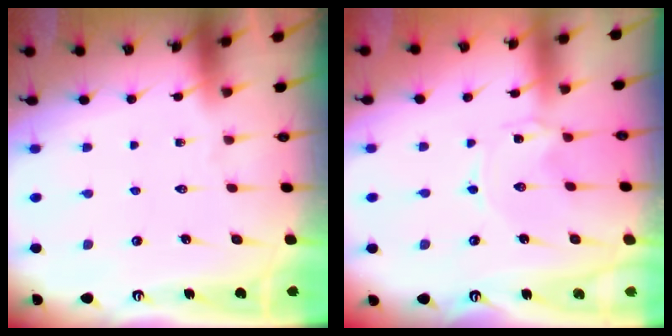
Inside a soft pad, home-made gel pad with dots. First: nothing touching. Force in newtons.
{"total": 0.0}